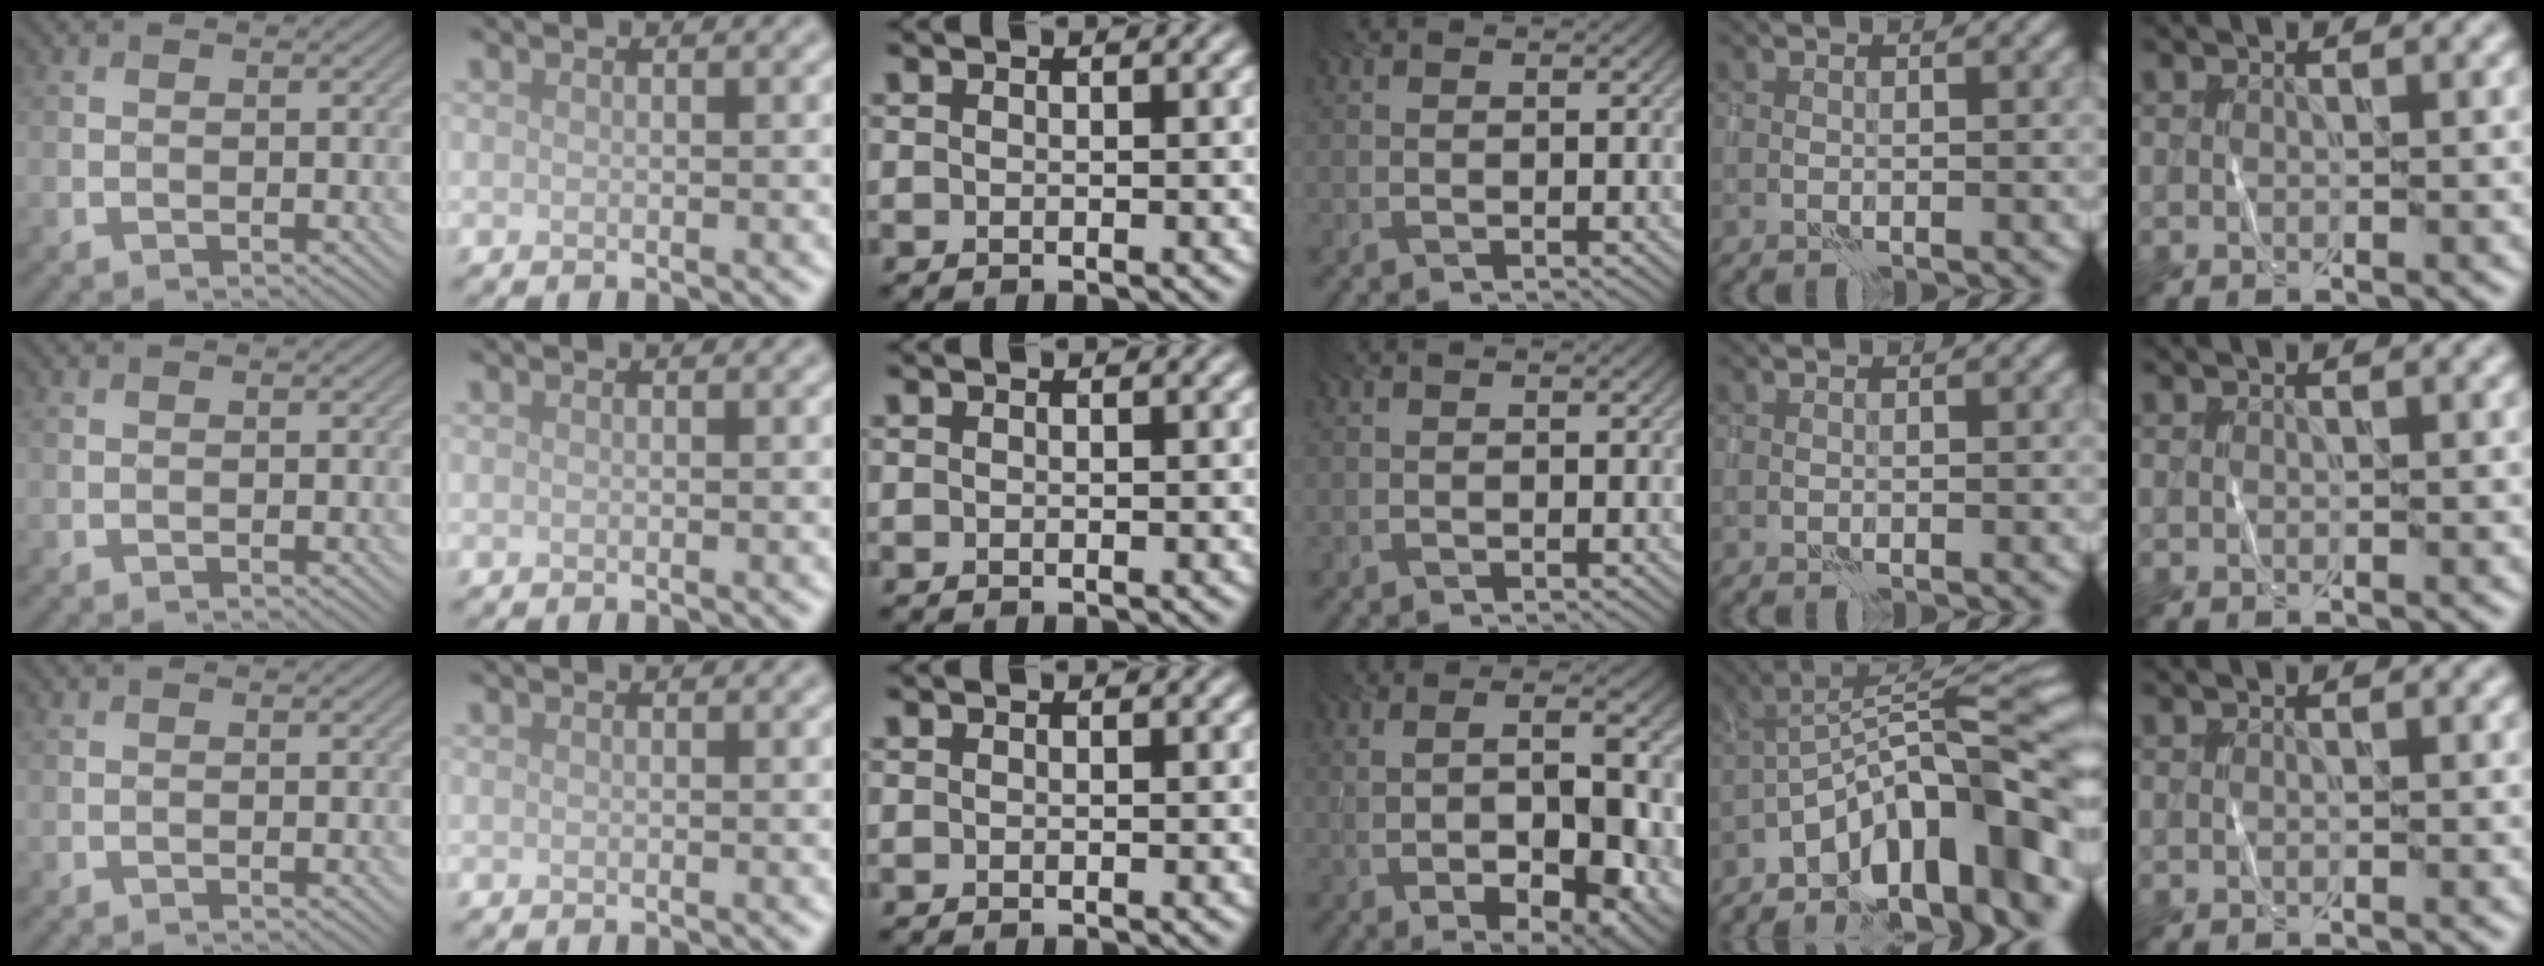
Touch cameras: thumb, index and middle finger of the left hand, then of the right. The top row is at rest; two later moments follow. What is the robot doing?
{"motion": "wrap", "object": "sponge"}